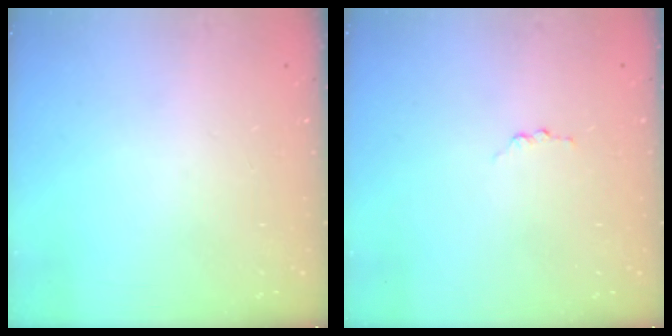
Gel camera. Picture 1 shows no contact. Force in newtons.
{"total": 2.8, "press": 2.8, "slide": 0.3}